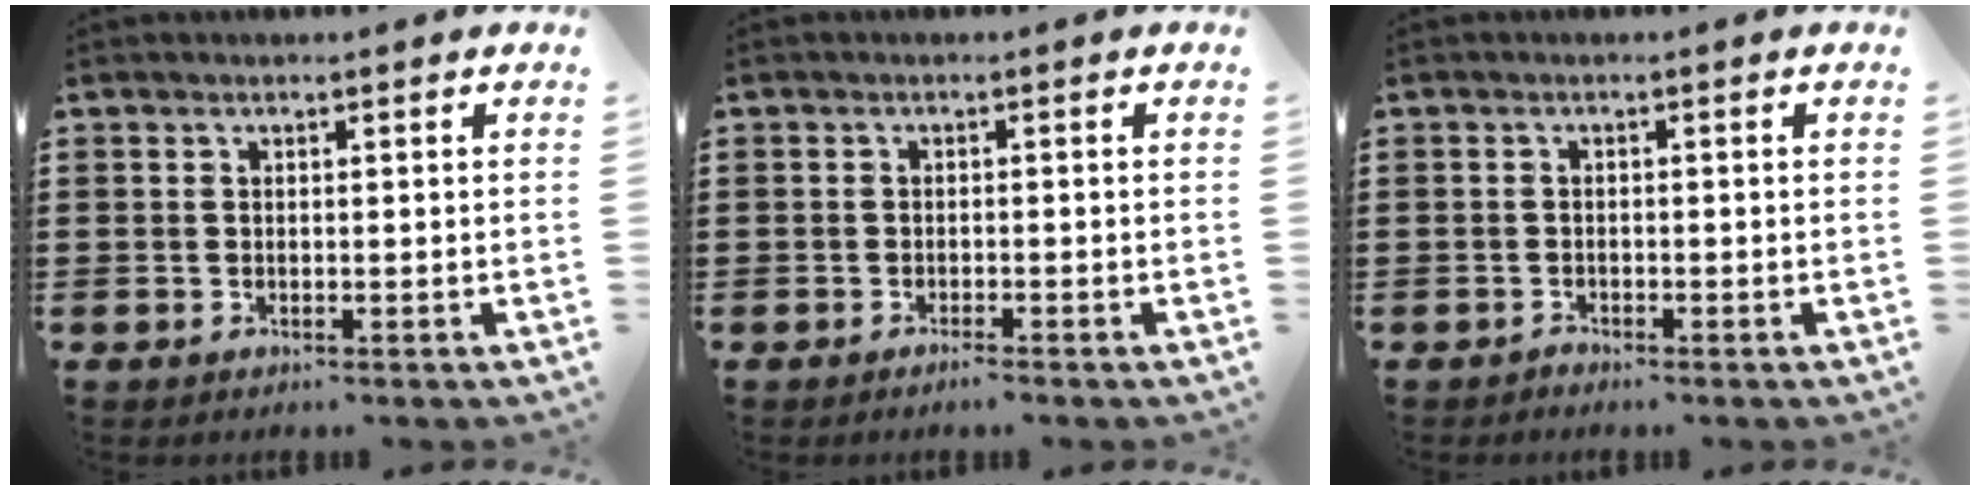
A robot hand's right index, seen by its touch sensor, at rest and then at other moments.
{"total": 1.1, "force": [-1.0, 0.1, 0.3], "torque": [-0.009, -0.001, -0.020]}
{"total": 0.9, "force": [-0.9, 0.3, -0.1], "torque": [-0.001, 0.004, -0.019]}